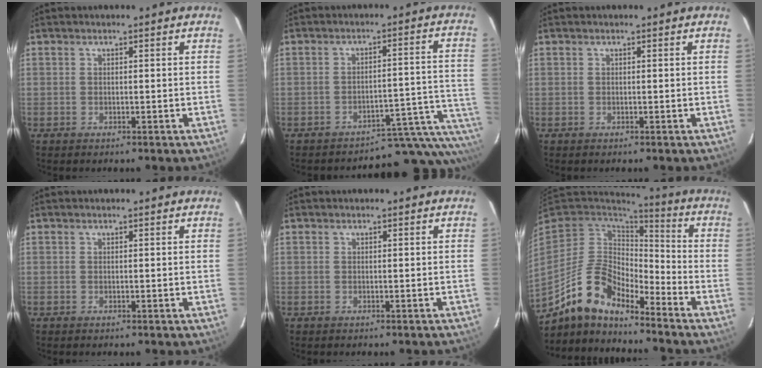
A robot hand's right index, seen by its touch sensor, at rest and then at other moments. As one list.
[{"total": 13.5, "force": [-11.6, 2.8, 6.4], "torque": [-0.012, 0.060, -0.130]}, {"total": 0.0}, {"total": 0.0}, {"total": 1.2, "force": [-1.0, 0.7, 0.1], "torque": [0.003, 0.005, -0.015]}, {"total": 12.6, "force": [-10.8, 3.9, 5.3], "torque": [-0.104, 0.030, -0.203]}]